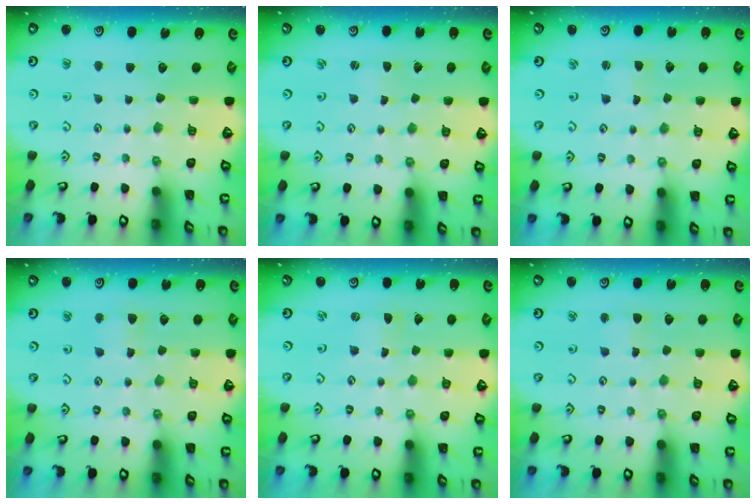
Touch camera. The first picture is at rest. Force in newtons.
{"total": 0.0}
{"total": 1.1, "press": 1.1, "slide": 0.1}
{"total": 3.8, "press": 3.7, "slide": 0.6}
{"total": 0.0}
{"total": 2.6, "press": 2.6, "slide": 0.3}